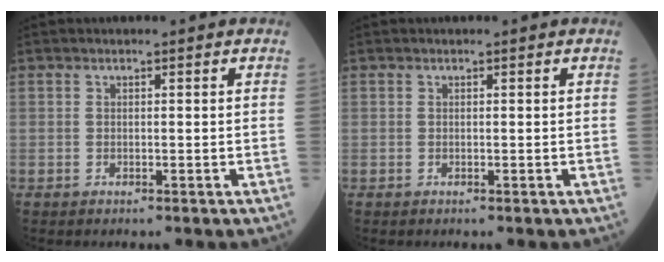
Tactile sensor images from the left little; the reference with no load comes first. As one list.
[{"total": 0.0}]